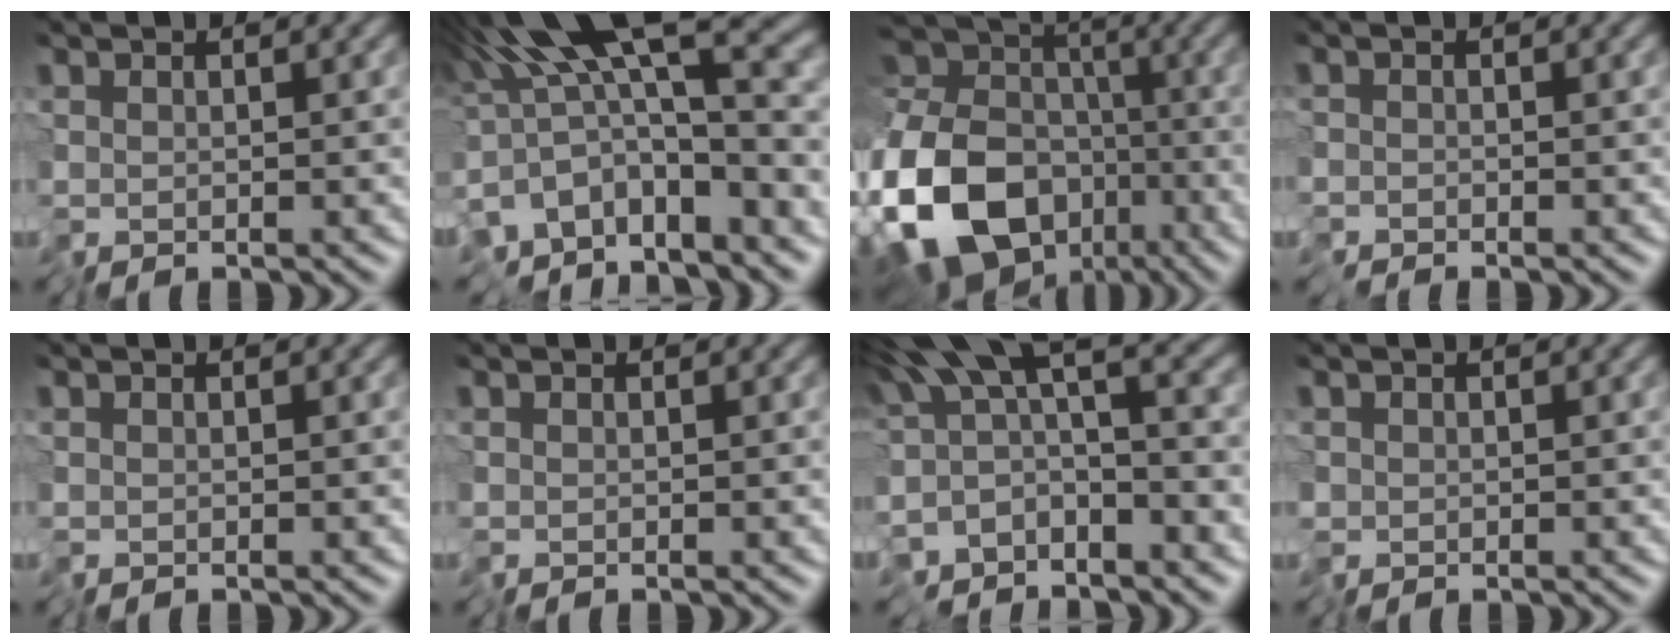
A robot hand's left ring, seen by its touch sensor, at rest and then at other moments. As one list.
[{"total": 12.5, "force": [-2.7, 3.8, 11.7], "torque": [-0.182, 0.019, -0.056]}, {"total": 16.2, "force": [-7.4, 10.6, 9.7], "torque": [-0.236, -0.016, -0.147]}, {"total": 0.7, "force": [-0.7, 0.0, 0.0], "torque": [0.002, -0.002, -0.017]}, {"total": 0.0}, {"total": 0.0}, {"total": 7.8, "force": [-2.1, 3.5, 6.6], "torque": [-0.110, -0.003, -0.049]}, {"total": 0.6, "force": [-0.2, 0.6, 0.1], "torque": [-0.004, 0.001, -0.006]}]